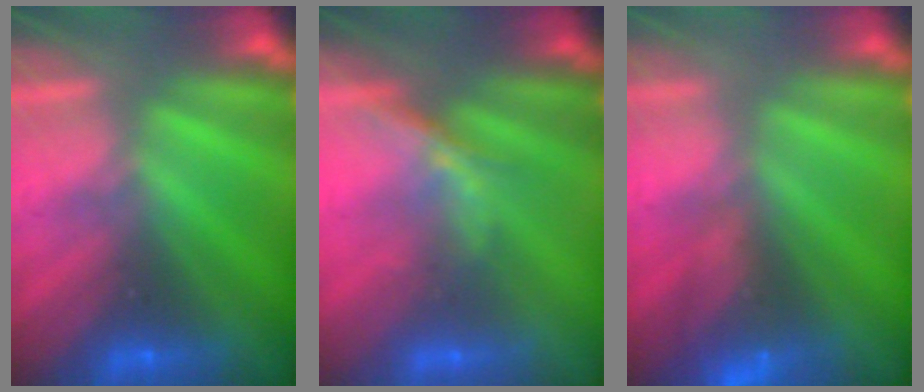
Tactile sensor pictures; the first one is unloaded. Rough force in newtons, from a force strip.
{"total": 2.0}
{"total": 7.8}